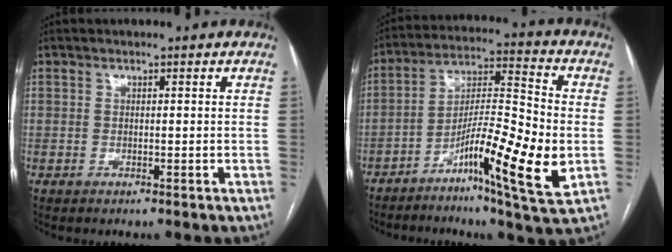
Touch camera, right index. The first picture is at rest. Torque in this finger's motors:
{"motor_torque": [1.12, -1.02, 0.46, 0.14]}